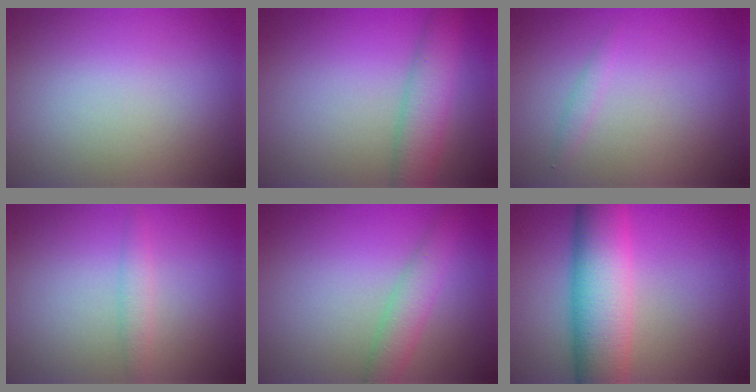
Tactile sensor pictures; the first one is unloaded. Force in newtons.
{"total": 4.0, "press": 4.0, "slide": 0.1}
{"total": 0.8, "press": 0.8, "slide": 0.0}
{"total": 1.4, "press": 1.4, "slide": 0.1}
{"total": 2.8, "press": 2.8, "slide": 0.1}
{"total": 9.4, "press": 9.4, "slide": 0.3}